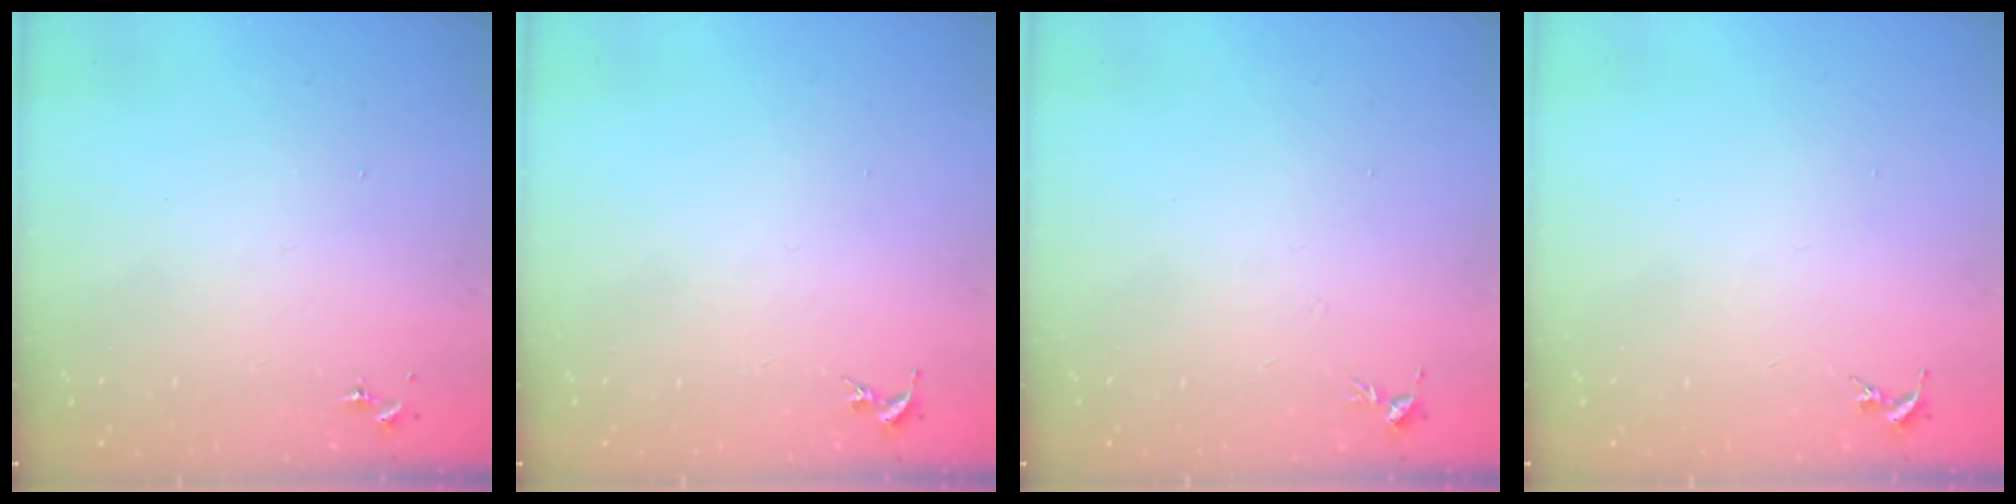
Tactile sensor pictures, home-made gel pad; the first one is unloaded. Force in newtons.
{"total": 0.0}
{"total": 3.4, "press": 3.3, "slide": 0.5}
{"total": 0.0}